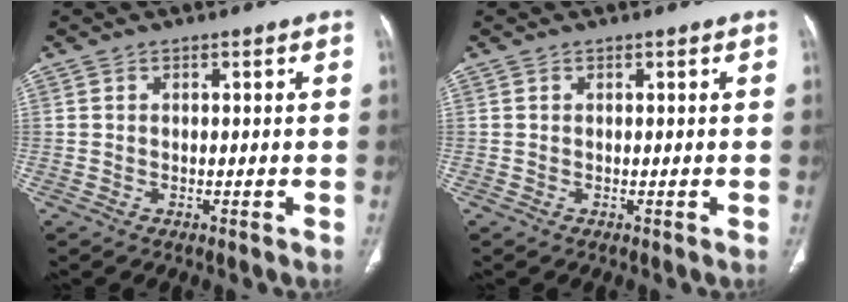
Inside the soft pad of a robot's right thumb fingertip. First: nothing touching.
{"total": 0.0}